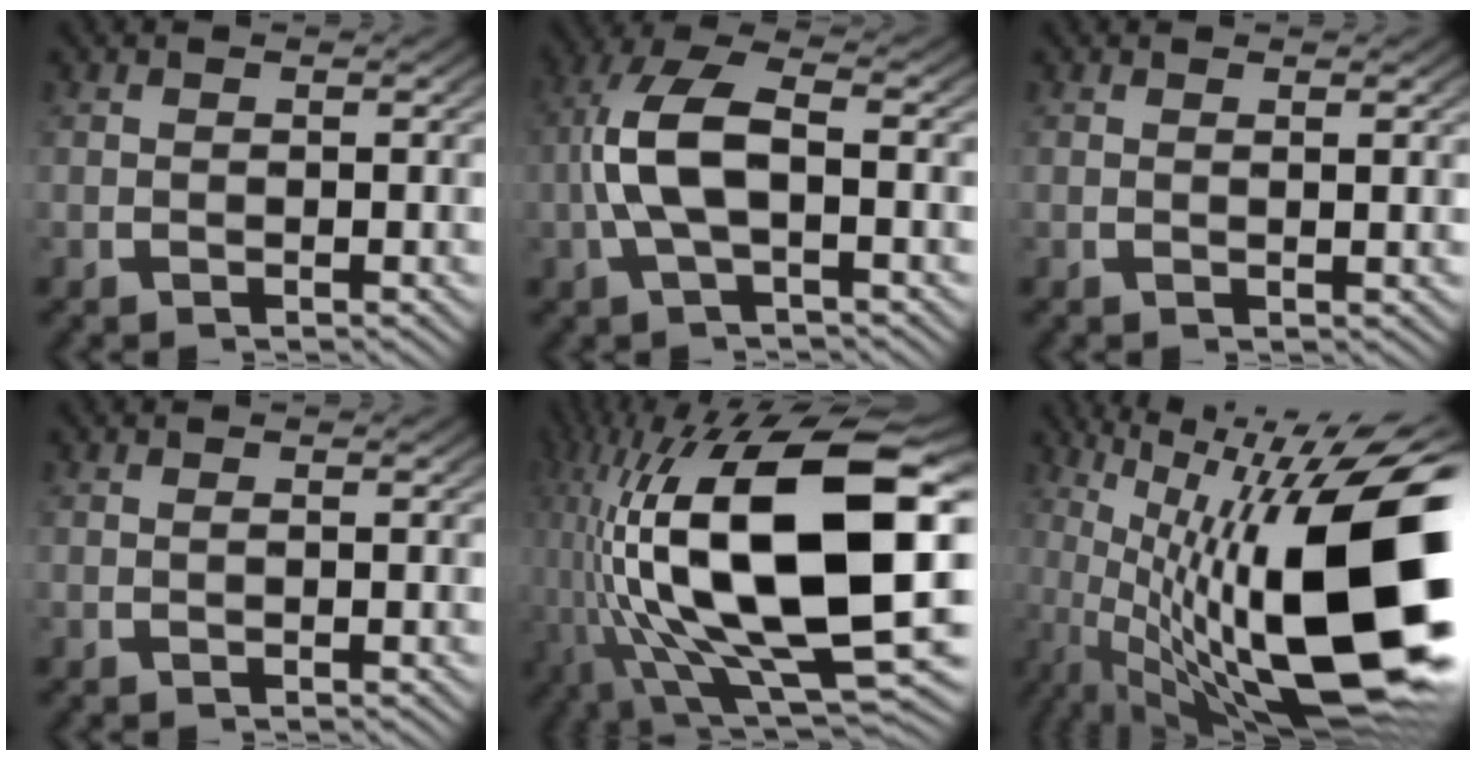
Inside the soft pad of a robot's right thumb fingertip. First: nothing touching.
{"total": 8.1, "force": [-0.1, 4.3, 6.9], "torque": [-0.165, -0.010, -0.001]}
{"total": 0.7, "force": [0.4, -0.2, 0.5], "torque": [-0.008, -0.002, 0.010]}
{"total": 0.0}
{"total": 23.7, "force": [-0.7, 11.2, 20.8], "torque": [-0.406, -0.065, 0.027]}
{"total": 22.0, "force": [-3.1, 10.5, 19.1], "torque": [-0.304, -0.064, -0.010]}